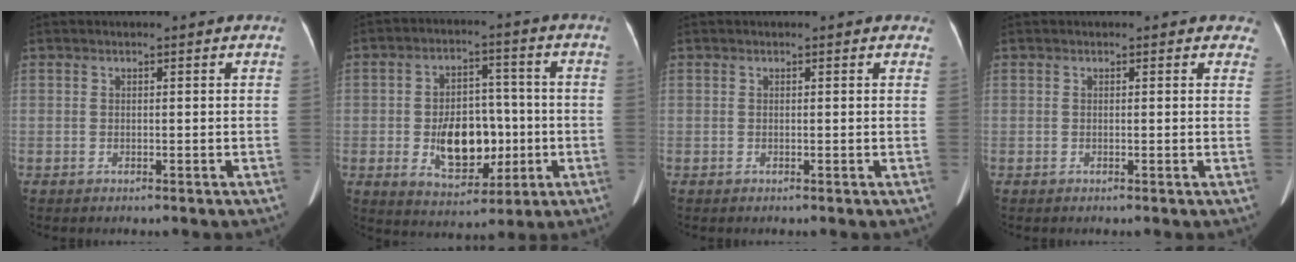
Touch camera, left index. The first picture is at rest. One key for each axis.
{"total": 10.7, "fx": -2.0, "fy": 6.6, "fz": 8.2, "tx": -0.139, "ty": 0.009, "tz": -0.023}
{"total": 1.2, "fx": 1.0, "fy": 0.5, "fz": 0.3, "tx": -0.001, "ty": -0.001, "tz": -0.002}
{"total": 2.3, "fx": 1.9, "fy": 1.2, "fz": 0.3, "tx": 0.017, "ty": -0.004, "tz": -0.003}